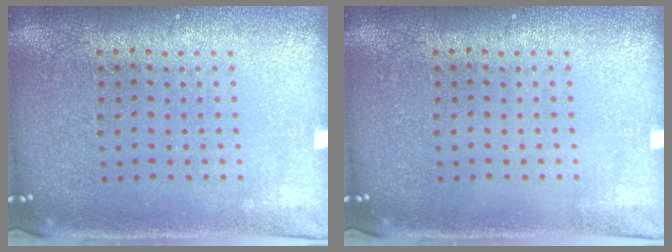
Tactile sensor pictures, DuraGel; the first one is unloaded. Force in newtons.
{"total": 0.0}